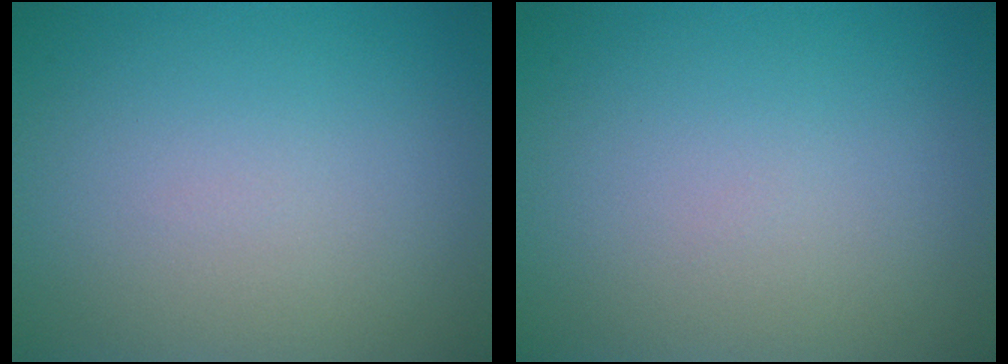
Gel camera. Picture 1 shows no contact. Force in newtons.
{"total": 0.0}